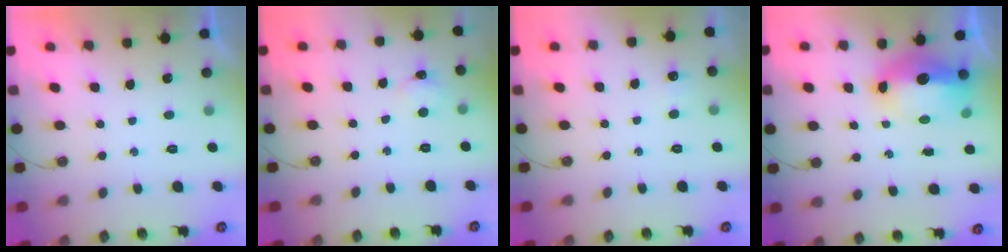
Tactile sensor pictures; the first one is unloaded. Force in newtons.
{"total": 2.2, "press": 2.2, "slide": 0.3}
{"total": 4.1, "press": 4.0, "slide": 0.7}
{"total": 15.2, "press": 15.1, "slide": 1.8}